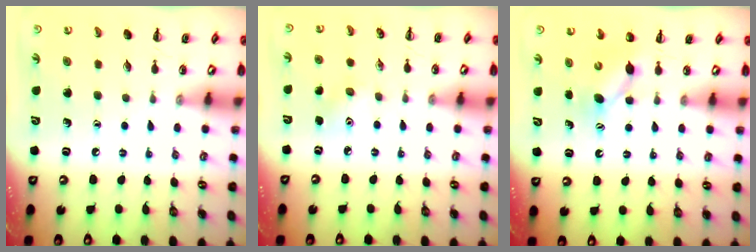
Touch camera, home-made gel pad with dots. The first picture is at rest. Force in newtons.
{"total": 4.4, "press": 4.2, "slide": 1.2}
{"total": 5.0, "press": 5.0, "slide": 0.4}